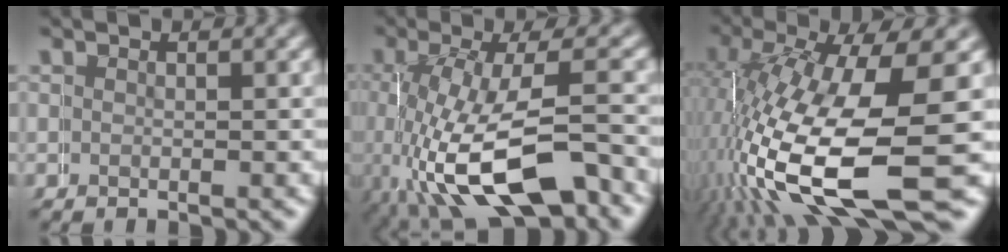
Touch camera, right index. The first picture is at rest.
{"total": 9.0, "force": [-3.1, 4.5, 7.1], "torque": [-0.163, -0.047, -0.016]}
{"total": 11.3, "force": [-2.6, 5.4, 9.5], "torque": [-0.198, -0.044, -0.012]}